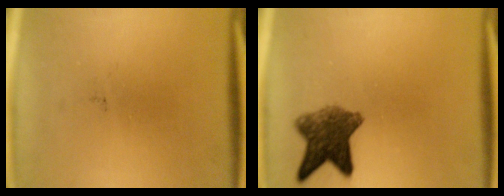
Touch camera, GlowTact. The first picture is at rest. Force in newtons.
{"total": 7.4}